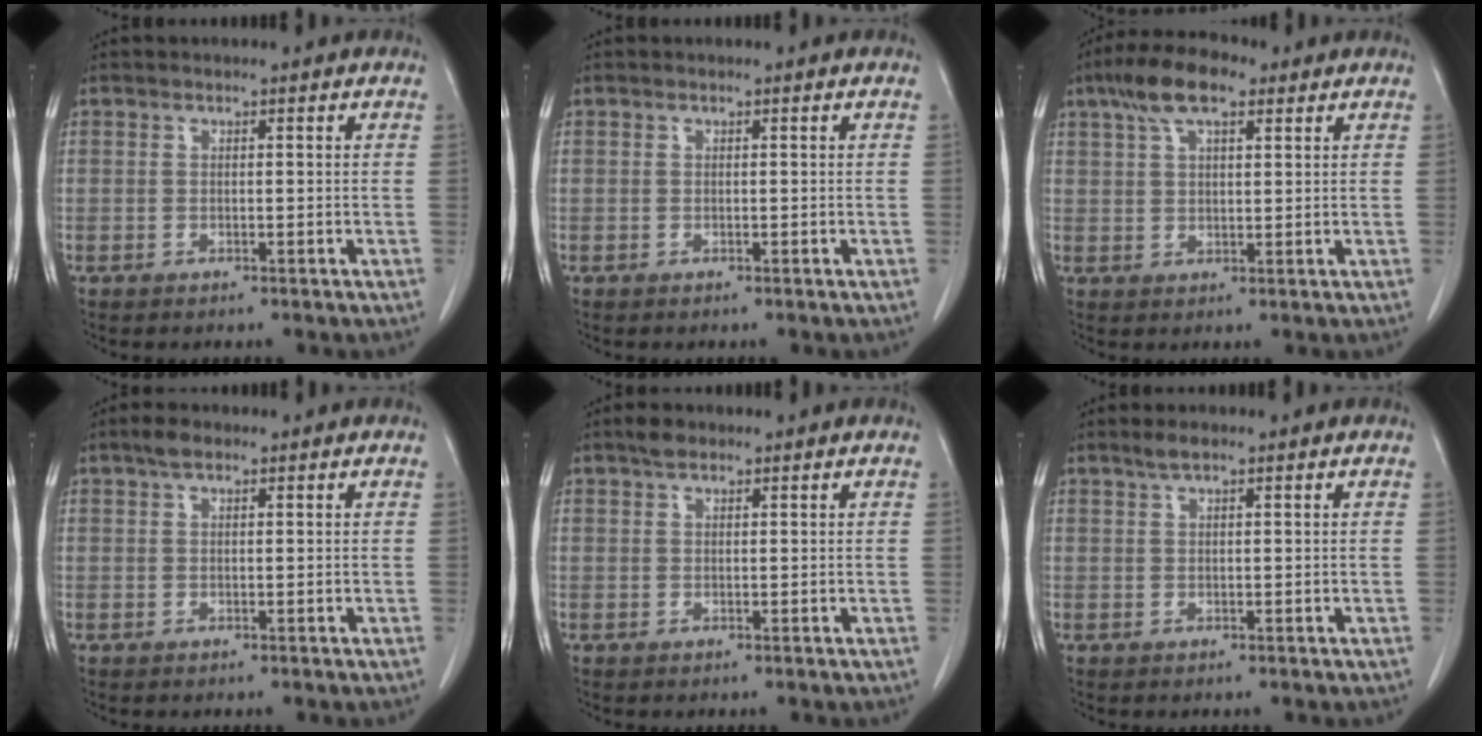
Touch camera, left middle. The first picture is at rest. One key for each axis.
{"total": 0.0}
{"total": 8.1, "fx": 4.8, "fy": 2.9, "fz": 5.9, "tx": -0.115, "ty": 0.025, "tz": 0.083}
{"total": 2.0, "fx": 1.3, "fy": 0.8, "fz": 1.3, "tx": -0.025, "ty": 0.013, "tz": 0.023}
{"total": 1.7, "fx": 1.3, "fy": 0.8, "fz": 0.8, "tx": -0.018, "ty": 0.008, "tz": 0.021}
{"total": 1.7, "fx": 1.2, "fy": 0.3, "fz": 1.1, "tx": -0.025, "ty": 0.007, "tz": 0.025}